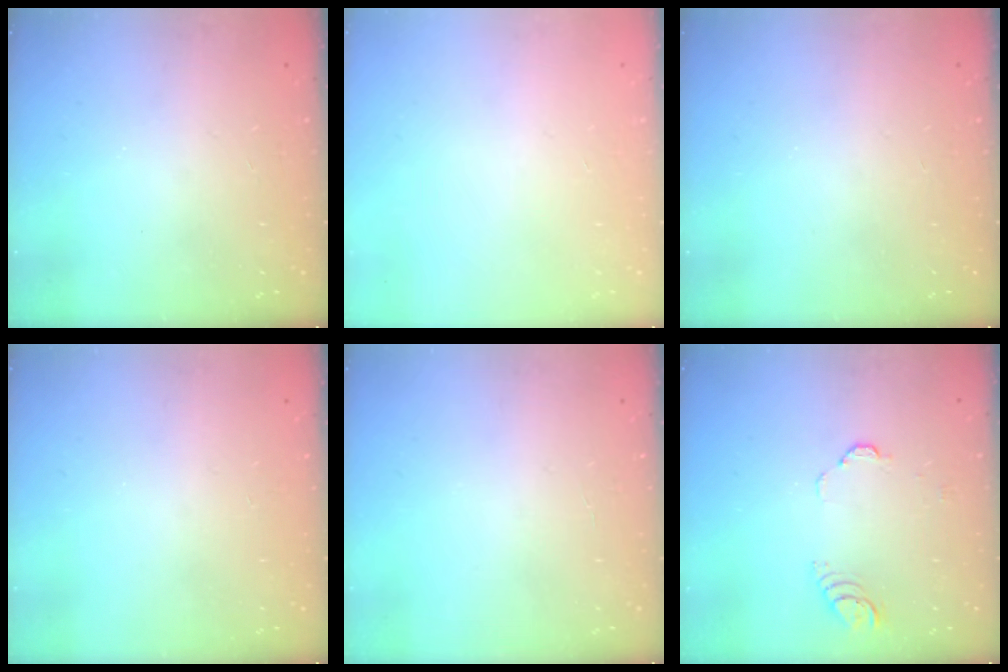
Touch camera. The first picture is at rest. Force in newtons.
{"total": 0.0}
{"total": 0.0}
{"total": 0.0}
{"total": 1.8, "press": 1.8, "slide": 0.2}
{"total": 3.0, "press": 3.0, "slide": 0.3}